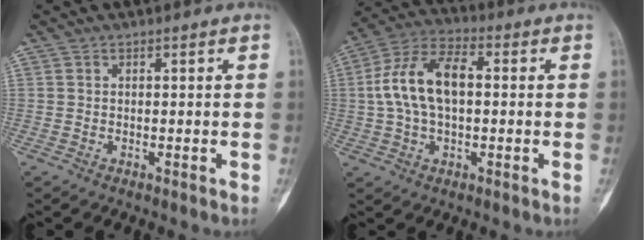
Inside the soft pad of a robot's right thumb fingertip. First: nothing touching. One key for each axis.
{"total": 13.3, "fx": 1.0, "fy": 7.4, "fz": 11.0, "tx": -0.211, "ty": 0.032, "tz": 0.012}